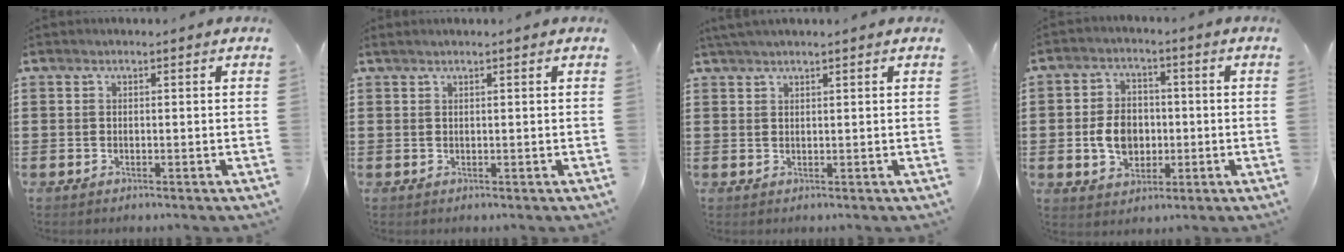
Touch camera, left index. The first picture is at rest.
{"total": 0.6, "force": [0.2, -0.2, 0.5], "torque": [-0.009, -0.002, 0.005]}
{"total": 1.3, "force": [1.0, -0.1, 0.8], "torque": [-0.017, -0.001, 0.019]}
{"total": 6.5, "force": [-0.8, 5.0, 4.1], "torque": [-0.084, 0.001, -0.022]}